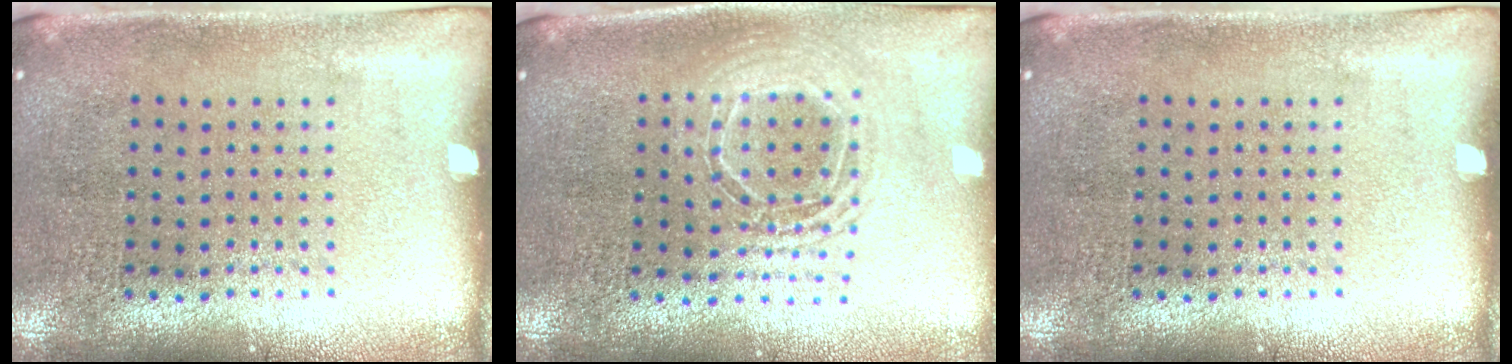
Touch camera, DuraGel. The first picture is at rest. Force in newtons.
{"total": 1.7, "press": 1.4, "slide": 0.9}
{"total": 0.0}